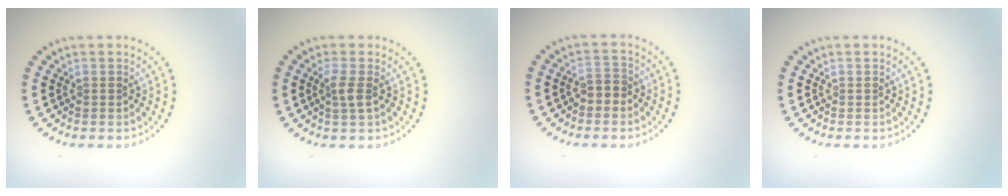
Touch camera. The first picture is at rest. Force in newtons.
{"total": 1.7, "press": 1.5, "slide": 0.7}
{"total": 1.6, "press": 1.5, "slide": 0.6}
{"total": 0.0}